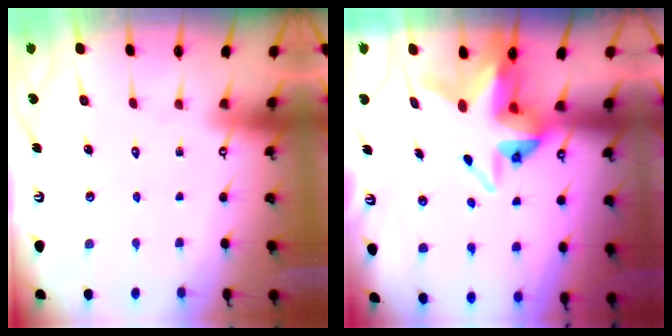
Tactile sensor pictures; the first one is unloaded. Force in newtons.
{"total": 9.8, "press": 9.7, "slide": 1.0}